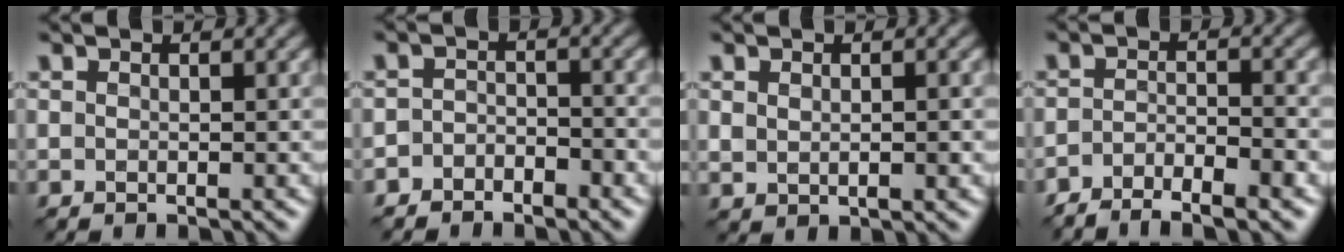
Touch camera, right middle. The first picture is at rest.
{"total": 2.2, "force": [-2.0, 0.9, 0.4], "torque": [-0.006, 0.008, -0.042]}
{"total": 1.6, "force": [0.0, 0.9, 1.3], "torque": [-0.024, -0.001, 0.007]}
{"total": 4.8, "force": [-3.7, 1.0, 2.9], "torque": [-0.049, -0.004, -0.065]}